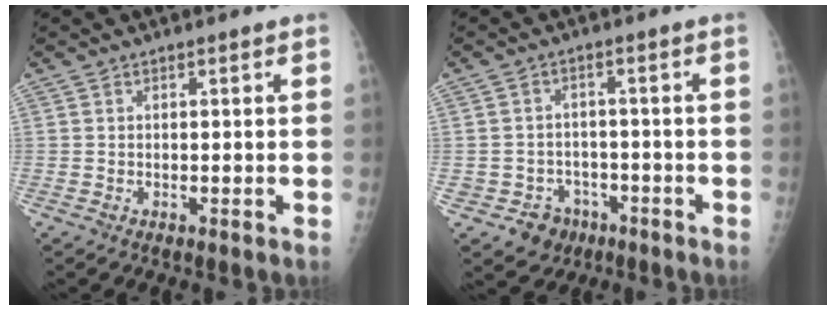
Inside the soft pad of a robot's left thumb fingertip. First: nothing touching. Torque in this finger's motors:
{"motor_torque": [-0.19, 0.21, 0.14, 0.09, 0.00]}